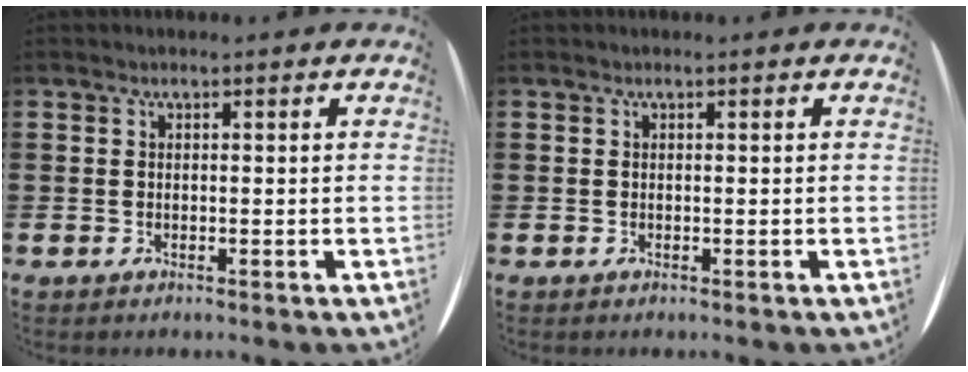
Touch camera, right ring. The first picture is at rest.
{"total": 0.0}